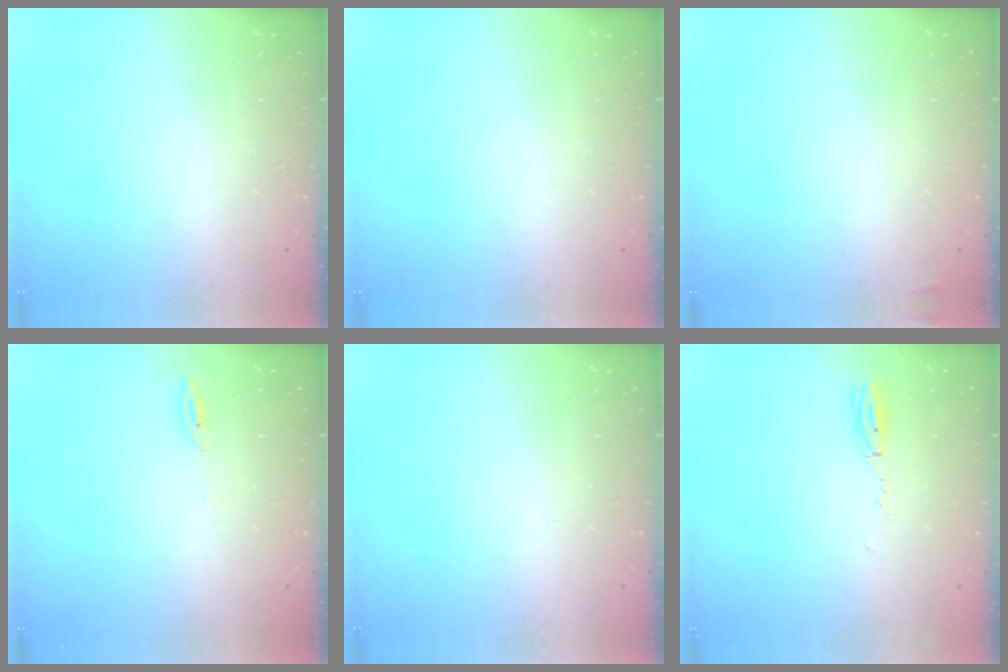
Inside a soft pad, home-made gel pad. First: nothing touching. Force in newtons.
{"total": 0.0}
{"total": 2.2, "press": 2.1, "slide": 0.7}
{"total": 3.5, "press": 3.5, "slide": 0.2}
{"total": 0.0}
{"total": 17.3, "press": 5.5, "slide": 16.4}